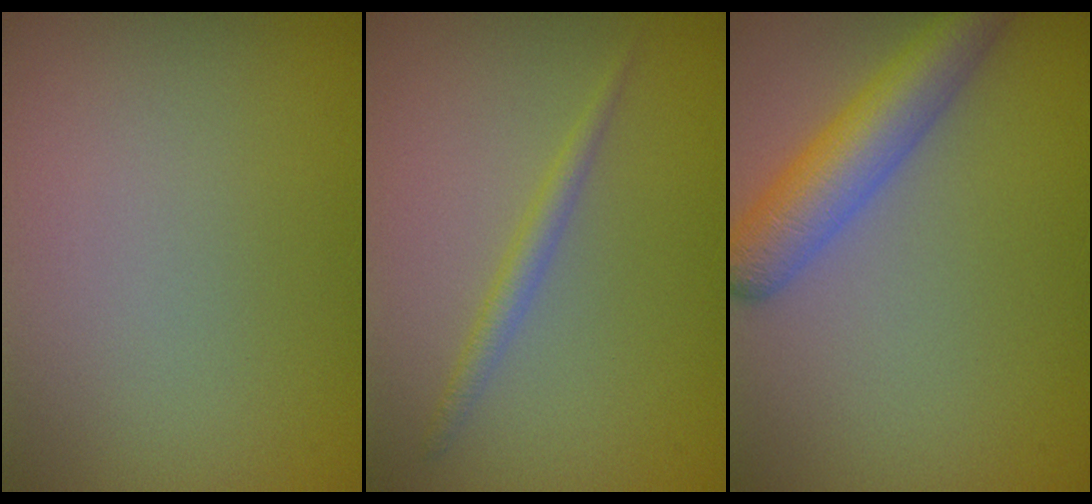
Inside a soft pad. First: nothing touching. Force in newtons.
{"total": 1.5, "press": 1.4, "slide": 0.1}
{"total": 5.4, "press": 5.4, "slide": 0.2}